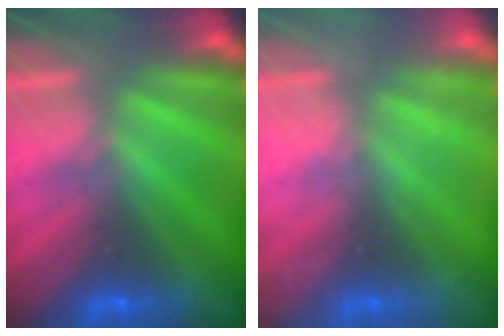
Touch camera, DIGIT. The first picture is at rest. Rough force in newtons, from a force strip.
{"total": 2.1}